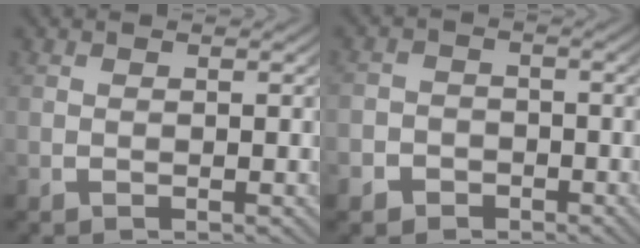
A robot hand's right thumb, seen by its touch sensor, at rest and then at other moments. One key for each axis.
{"total": 3.4, "fx": -1.9, "fy": 2.7, "fz": 0.4, "tx": 0.003, "ty": -0.010, "tz": -0.034}